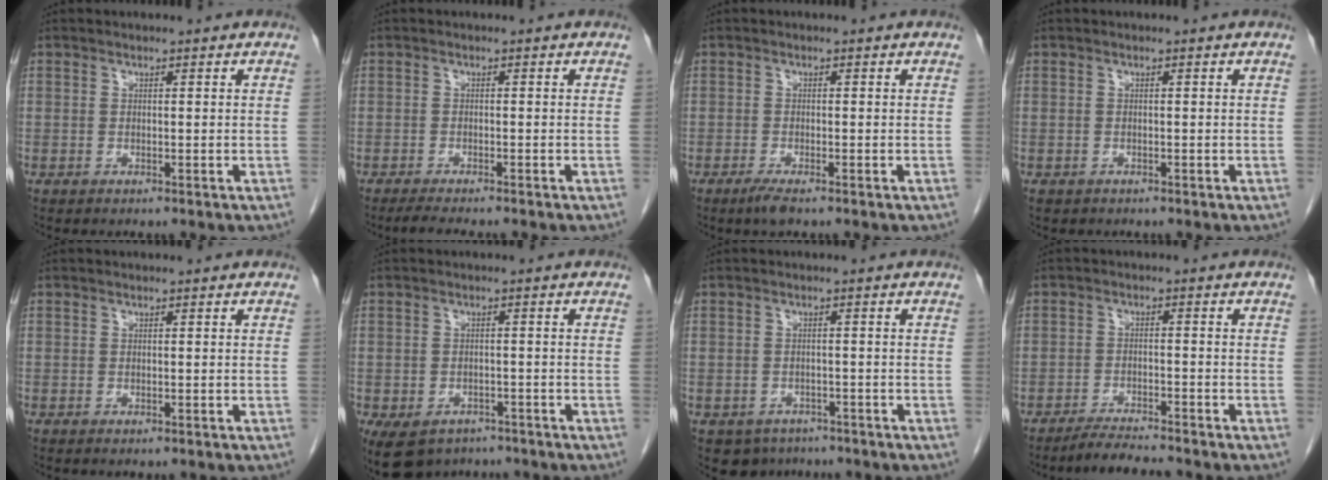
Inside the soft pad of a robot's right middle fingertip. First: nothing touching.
{"total": 4.1, "force": [-3.5, 0.2, 2.1], "torque": [-0.034, -0.009, -0.053]}
{"total": 2.0, "force": [-1.4, 0.2, 1.4], "torque": [-0.035, -0.006, -0.028]}
{"total": 1.0, "force": [-0.7, 0.7, 0.1], "torque": [-0.013, 0.001, -0.010]}
{"total": 0.0}
{"total": 8.7, "force": [-5.8, 5.8, 2.9], "torque": [-0.067, -0.001, -0.081]}
{"total": 4.5, "force": [-3.2, 3.1, 0.5], "torque": [-0.004, 0.006, -0.041]}
{"total": 4.2, "force": [-4.0, 0.1, 1.3], "torque": [-0.024, -0.017, -0.071]}